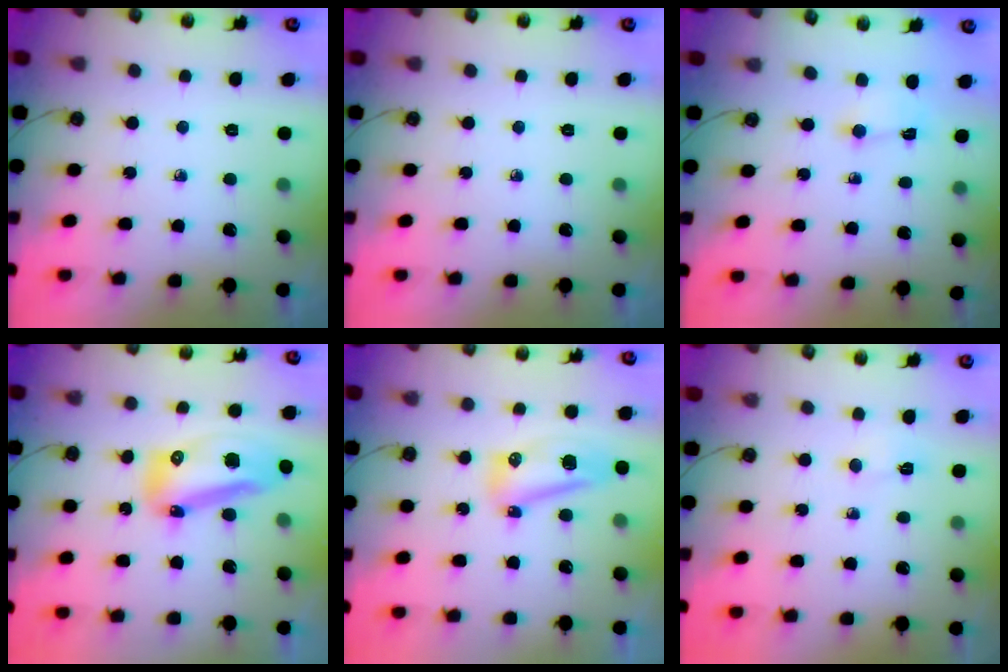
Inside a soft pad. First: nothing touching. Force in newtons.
{"total": 0.0}
{"total": 1.2, "press": 1.0, "slide": 0.6}
{"total": 13.5, "press": 13.4, "slide": 1.4}
{"total": 10.8, "press": 10.7, "slide": 1.2}
{"total": 2.6, "press": 2.6, "slide": 0.6}